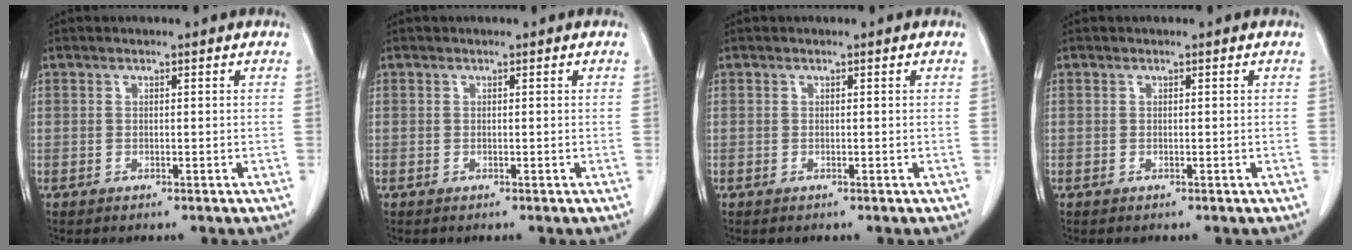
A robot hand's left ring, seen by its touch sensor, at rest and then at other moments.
{"total": 0.0}
{"total": 0.0}
{"total": 0.0}